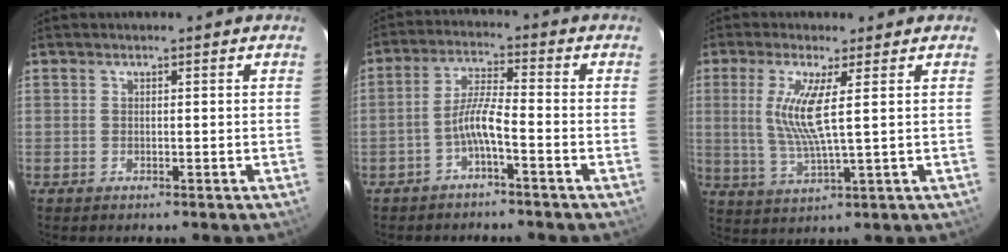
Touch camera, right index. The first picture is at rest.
{"total": 4.9, "force": [-2.6, 0.2, 4.2], "torque": [-0.093, 0.014, -0.049]}
{"total": 8.2, "force": [2.0, 0.5, 8.0], "torque": [-0.165, -0.012, 0.043]}